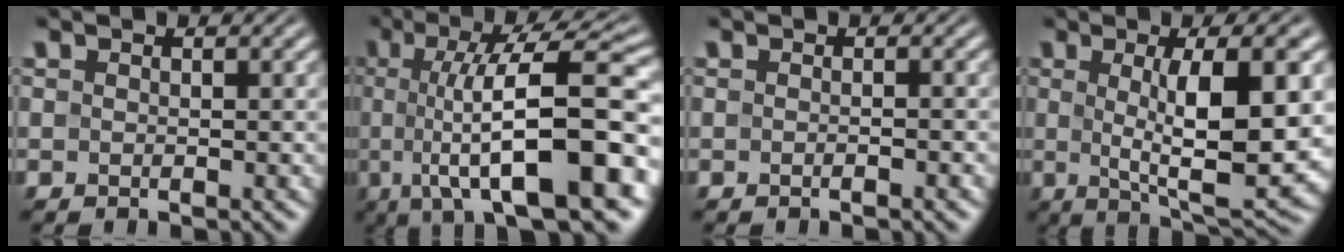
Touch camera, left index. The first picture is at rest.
{"total": 14.4, "force": [-1.5, 4.2, 13.7], "torque": [-0.176, 0.014, -0.028]}
{"total": 1.1, "force": [-0.4, 0.3, 1.0], "torque": [-0.009, -0.001, -0.010]}
{"total": 10.2, "force": [0.9, 2.7, 9.8], "torque": [-0.145, -0.006, 0.020]}